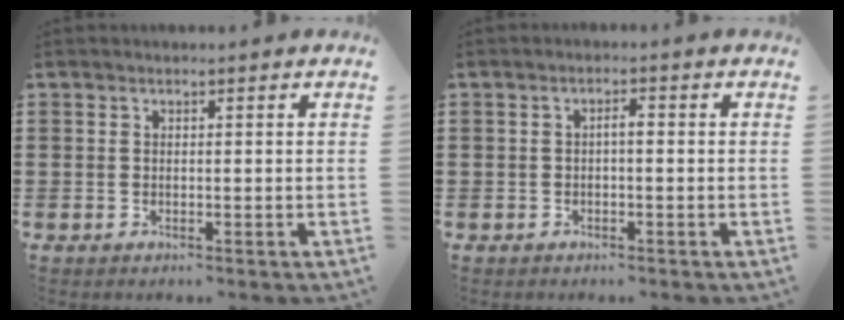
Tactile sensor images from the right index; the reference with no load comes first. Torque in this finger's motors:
{"motor_torque": [0.38, -0.31, 0.02, 0.04]}